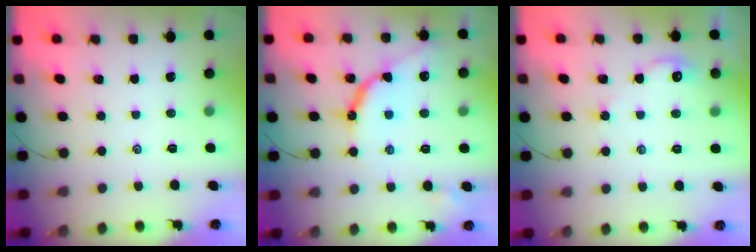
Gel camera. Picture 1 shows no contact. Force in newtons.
{"total": 10.8, "press": 10.8, "slide": 0.7}
{"total": 3.1, "press": 3.0, "slide": 0.5}